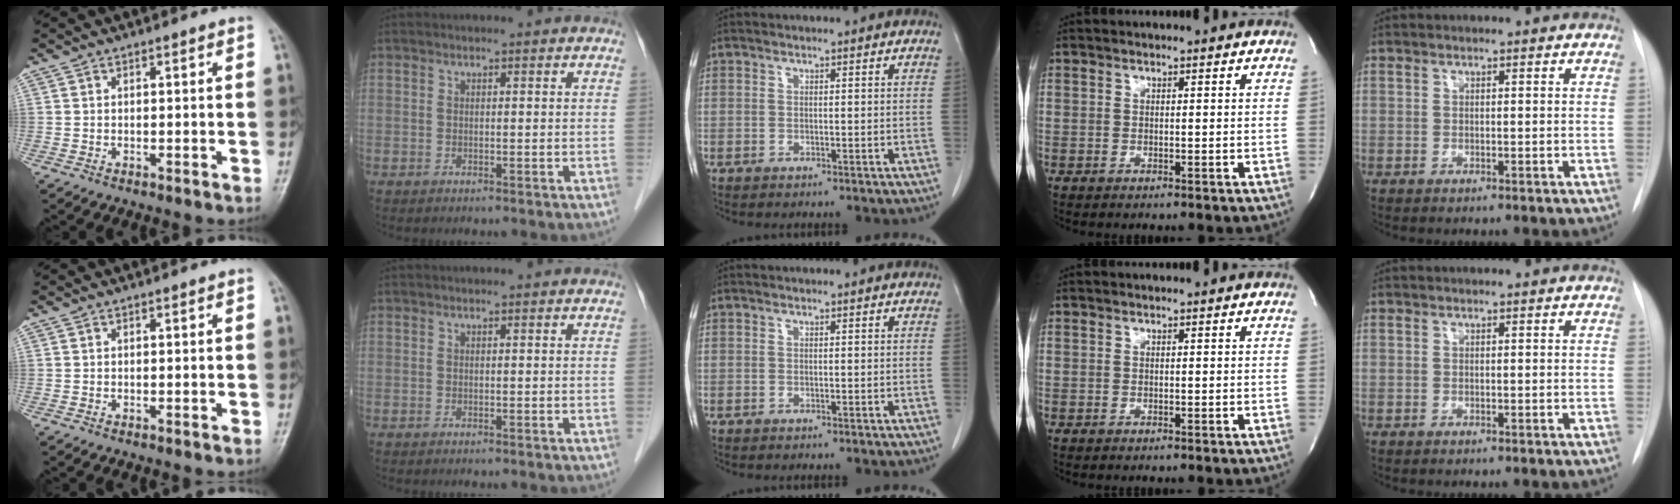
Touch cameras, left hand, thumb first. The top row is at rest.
{}